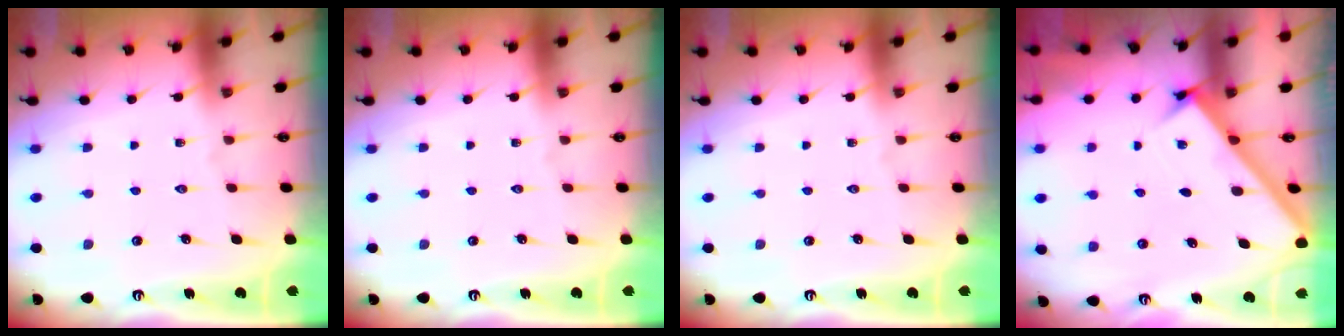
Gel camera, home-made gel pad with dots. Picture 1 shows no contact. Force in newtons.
{"total": 0.0}
{"total": 0.0}
{"total": 2.7, "press": 2.7, "slide": 0.3}